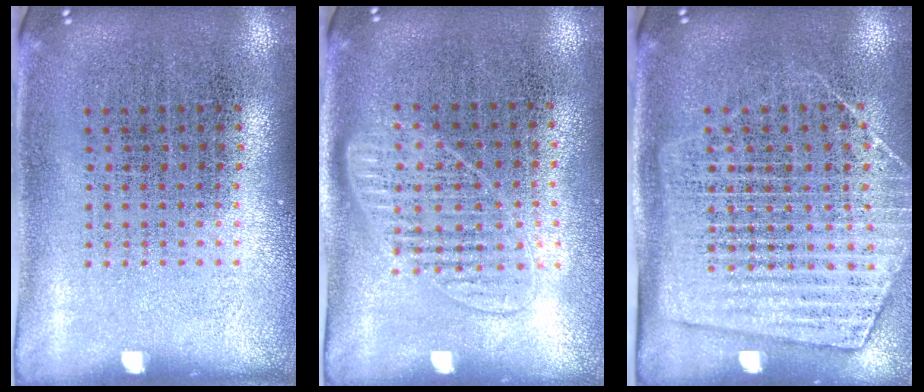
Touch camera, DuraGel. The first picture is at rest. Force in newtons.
{"total": 1.3, "press": 1.2, "slide": 0.6}
{"total": 1.9, "press": 1.6, "slide": 0.9}